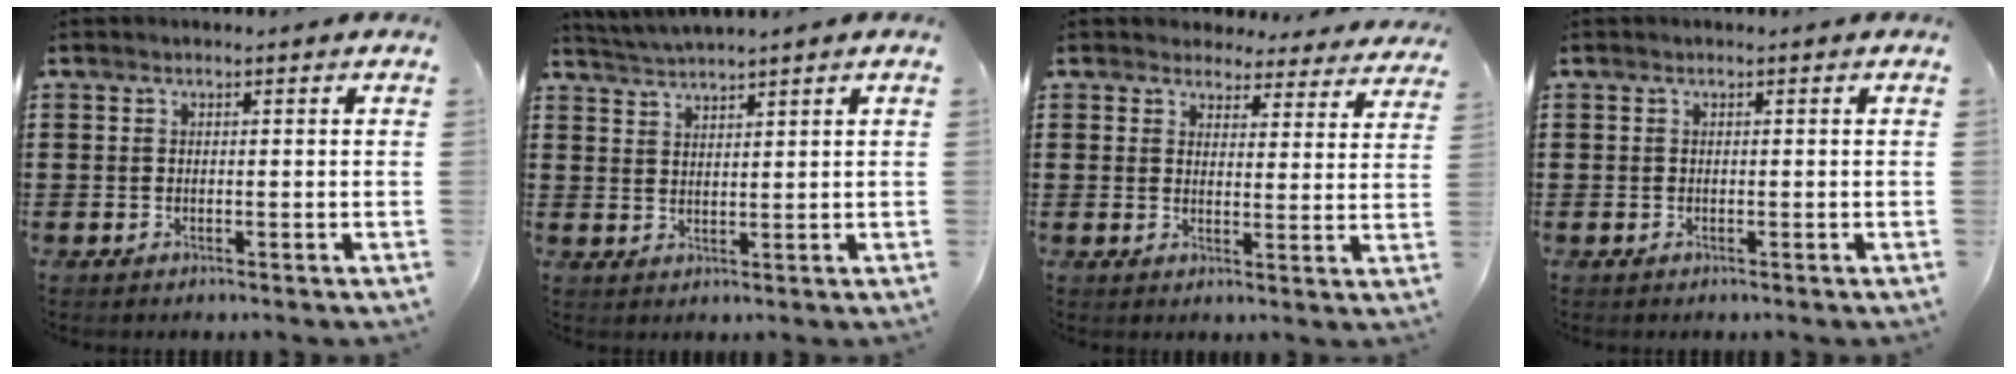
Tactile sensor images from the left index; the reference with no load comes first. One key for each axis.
{"total": 2.4, "fx": 2.3, "fy": -0.6, "fz": 0.1, "tx": -0.009, "ty": -0.004, "tz": 0.043}
{"total": 3.8, "fx": 3.7, "fy": 1.0, "fz": 0.3, "tx": -0.016, "ty": -0.017, "tz": 0.064}
{"total": 0.0}